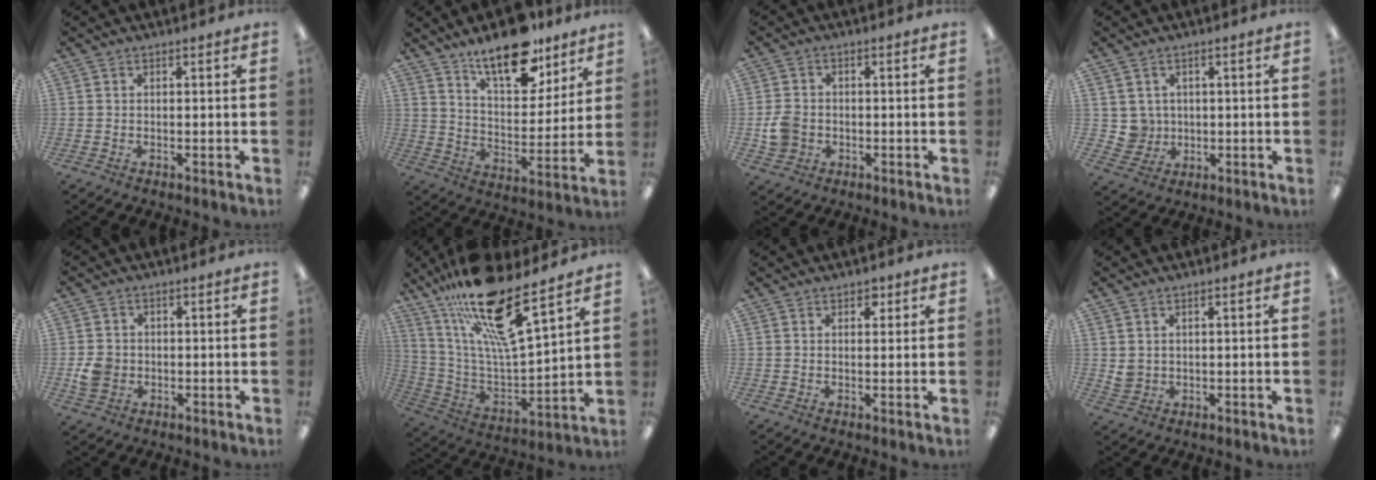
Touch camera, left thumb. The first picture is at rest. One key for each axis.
{"total": 16.1, "fx": 12.2, "fy": 6.4, "fz": 8.3, "tx": -0.126, "ty": -0.073, "tz": 0.211}
{"total": 5.5, "fx": -1.1, "fy": 4.8, "fz": 2.5, "tx": -0.047, "ty": 0.005, "tz": -0.019}
{"total": 4.4, "fx": 1.7, "fy": 4.0, "fz": -0.1, "tx": -0.009, "ty": -0.001, "tz": 0.034}
{"total": 4.9, "fx": -0.7, "fy": 4.3, "fz": 2.2, "tx": -0.029, "ty": 0.000, "tz": -0.013}
{"total": 22.4, "fx": 16.2, "fy": 5.4, "fz": 14.5, "tx": -0.267, "ty": -0.108, "tz": 0.274}
{"total": 2.2, "fx": 1.6, "fy": 1.3, "fz": 0.9, "tx": -0.003, "ty": -0.004, "tz": 0.025}
{"total": 2.8, "fx": 1.4, "fy": 2.2, "fz": 0.9, "tx": -0.012, "ty": -0.003, "tz": 0.027}